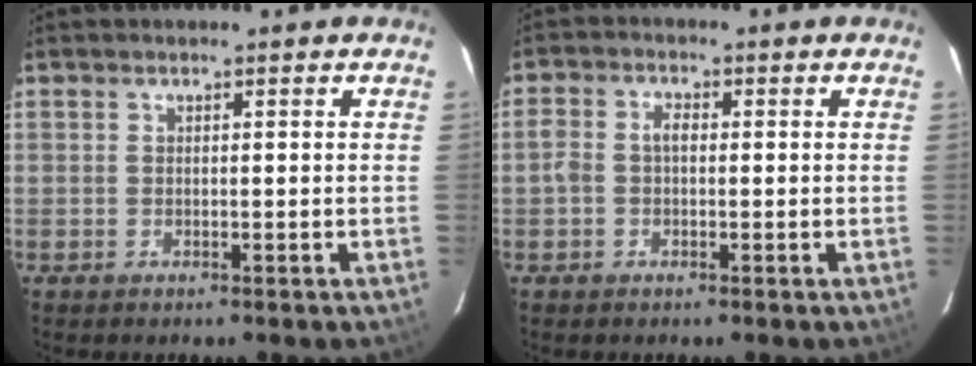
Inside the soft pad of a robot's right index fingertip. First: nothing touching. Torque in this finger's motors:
{"motor_torque": [0.19, -0.13, 0.18, 0.06]}